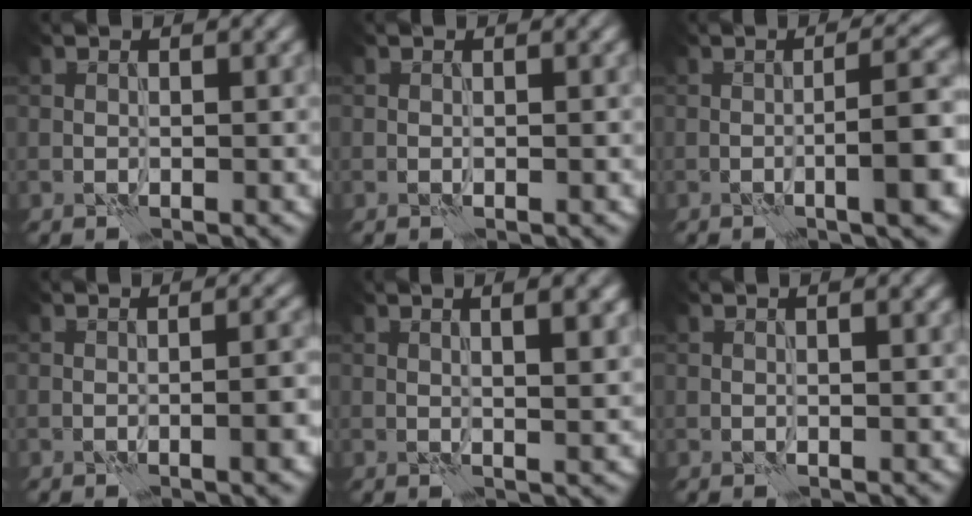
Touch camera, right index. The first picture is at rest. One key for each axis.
{"total": 0.0}
{"total": 5.6, "fx": -1.6, "fy": 1.0, "fz": 5.3, "tx": -0.068, "ty": 0.013, "tz": -0.029}
{"total": 3.0, "fx": -1.0, "fy": 0.8, "fz": 2.7, "tx": -0.029, "ty": 0.005, "tz": -0.014}
{"total": 4.9, "fx": 1.9, "fy": 1.7, "fz": 4.2, "tx": -0.033, "ty": 0.018, "tz": 0.011}
{"total": 1.0, "fx": 0.6, "fy": 0.1, "fz": 0.8, "tx": -0.014, "ty": 0.000, "tz": 0.006}